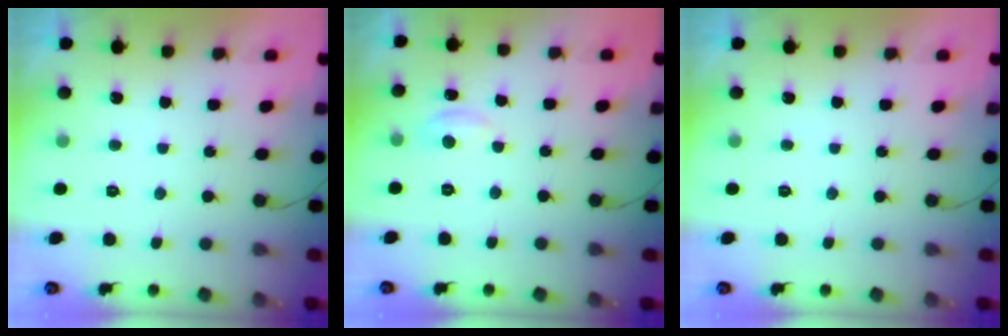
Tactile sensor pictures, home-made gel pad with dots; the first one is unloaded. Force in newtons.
{"total": 3.8, "press": 3.8, "slide": 0.4}
{"total": 0.0}